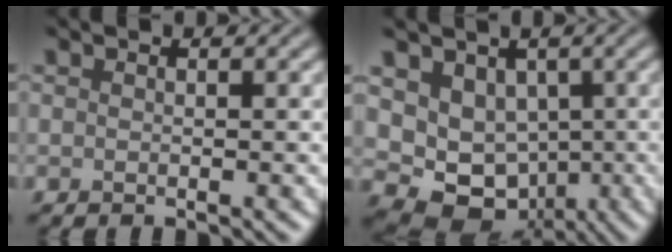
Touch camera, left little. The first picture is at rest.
{"total": 6.7, "force": [0.0, 5.8, 3.4], "torque": [-0.053, -0.012, -0.001]}